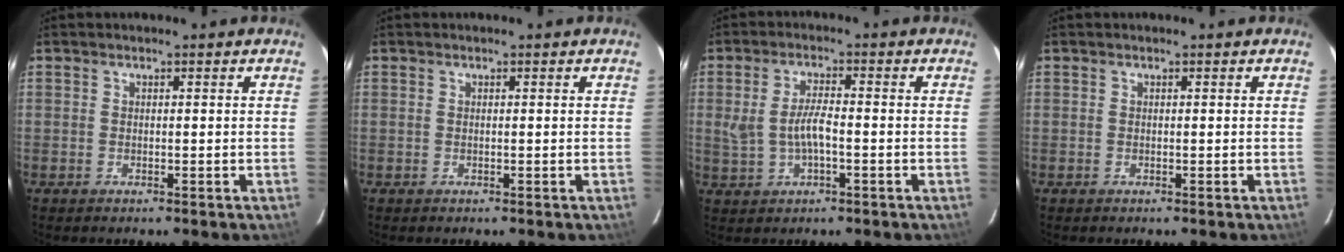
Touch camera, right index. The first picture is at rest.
{"total": 0.0}
{"total": 5.6, "force": [-0.9, 2.0, 5.2], "torque": [-0.102, 0.001, -0.010]}
{"total": 0.0}